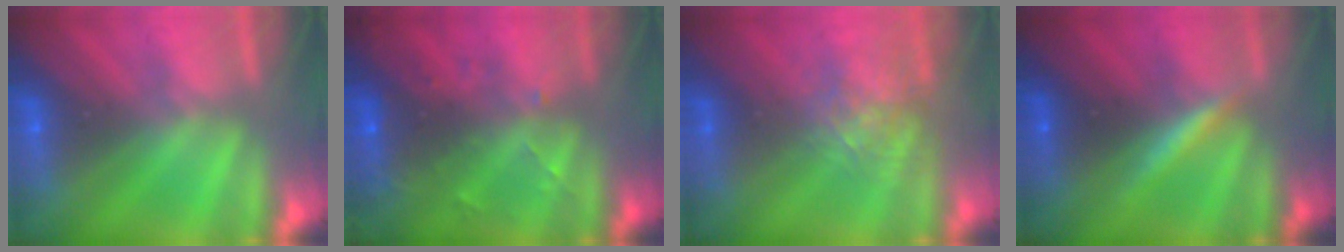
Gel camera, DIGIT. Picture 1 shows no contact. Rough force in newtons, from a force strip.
{"total": 8.6}
{"total": 2.7}
{"total": 3.2}